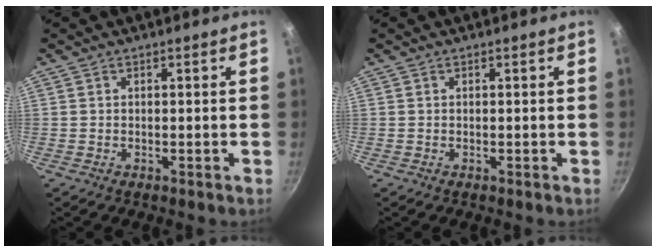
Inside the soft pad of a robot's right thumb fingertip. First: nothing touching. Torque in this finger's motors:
{"motor_torque": [0.01, 0.01, -0.08, 0.07, 0.02]}